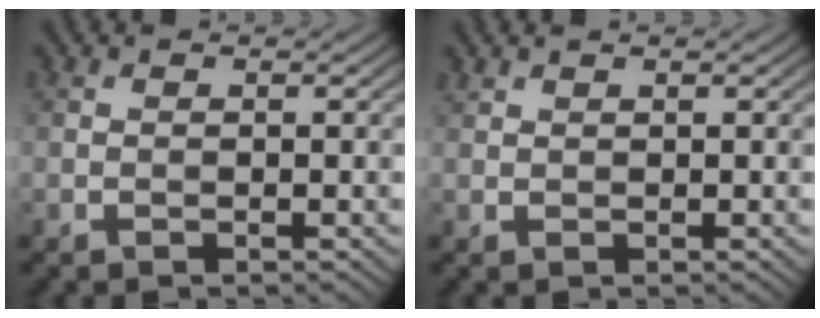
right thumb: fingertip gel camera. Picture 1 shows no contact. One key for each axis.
{"total": 0.7, "fx": 0.7, "fy": 0.2, "fz": 0.1, "tx": -0.009, "ty": 0.001, "tz": 0.019}